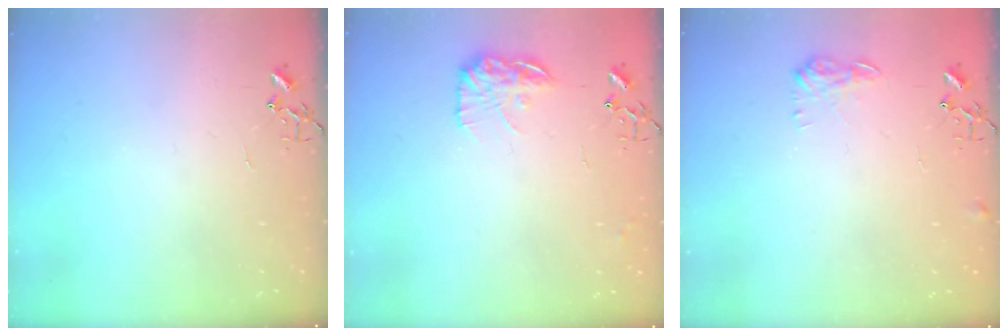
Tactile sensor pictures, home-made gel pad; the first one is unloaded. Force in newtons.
{"total": 12.1, "press": 12.1, "slide": 0.5}
{"total": 7.6, "press": 7.6, "slide": 0.3}